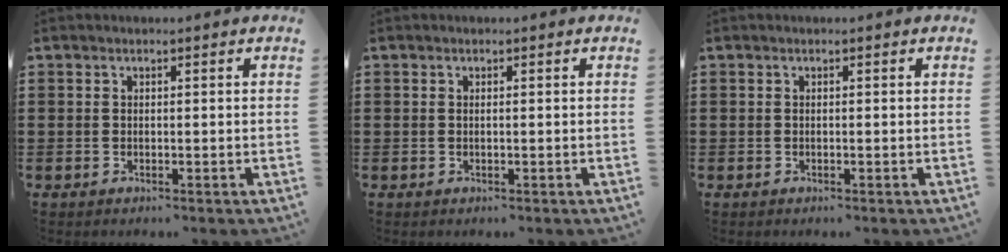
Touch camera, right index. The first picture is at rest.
{"total": 0.0}
{"total": 0.0}